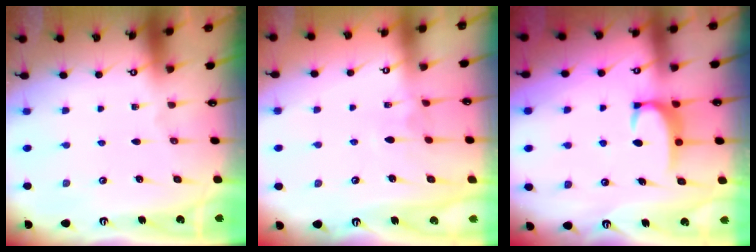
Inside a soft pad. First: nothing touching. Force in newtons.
{"total": 3.3, "press": 3.3, "slide": 0.3}
{"total": 2.8, "press": 2.8, "slide": 0.5}